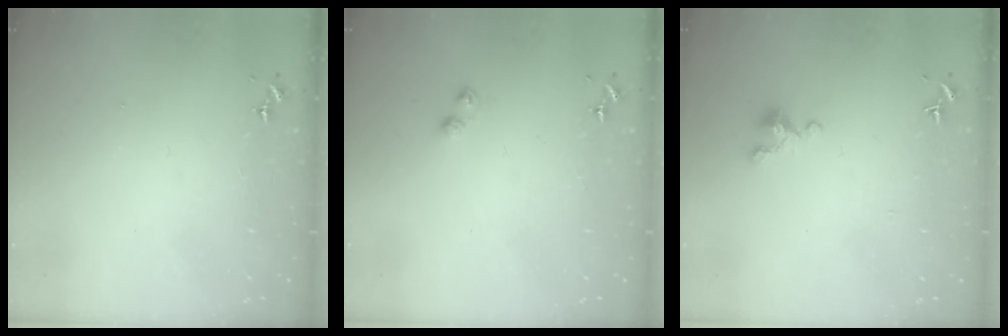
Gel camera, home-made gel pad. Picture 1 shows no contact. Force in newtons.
{"total": 3.1, "press": 3.1, "slide": 0.4}
{"total": 2.9, "press": 2.9, "slide": 0.4}